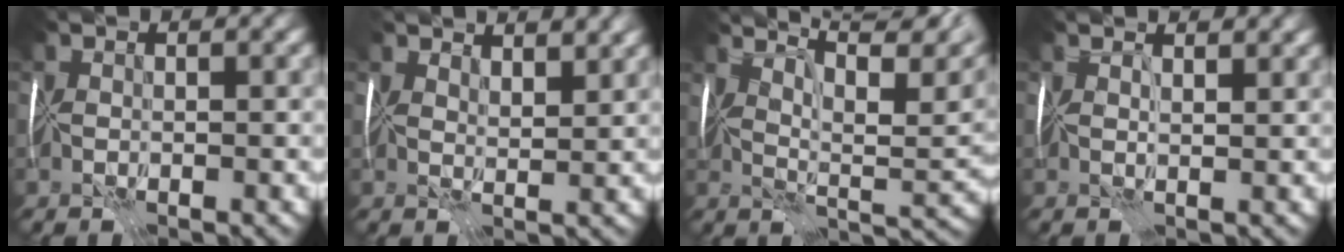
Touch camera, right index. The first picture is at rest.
{"total": 4.5, "force": [3.7, 1.4, 2.1], "torque": [-0.025, 0.008, 0.045]}
{"total": 11.6, "force": [7.6, 3.2, 8.1], "torque": [-0.119, 0.029, 0.101]}
{"total": 3.2, "force": [2.3, 1.0, 1.9], "torque": [-0.019, 0.015, 0.011]}